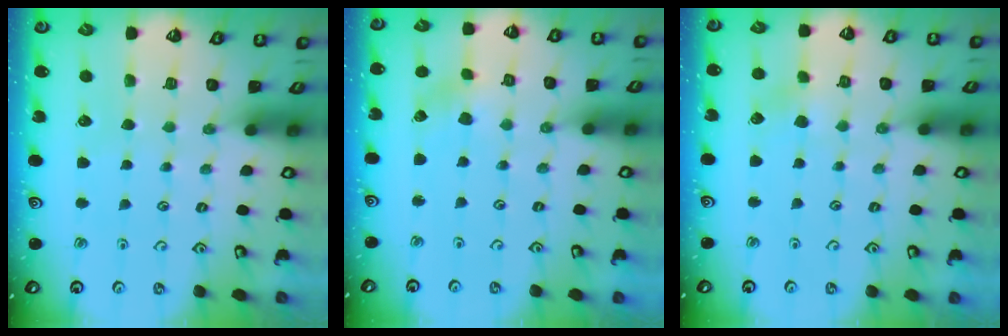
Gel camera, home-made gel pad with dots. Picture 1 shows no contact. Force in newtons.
{"total": 2.5, "press": 2.4, "slide": 0.6}
{"total": 2.3, "press": 2.3, "slide": 0.2}